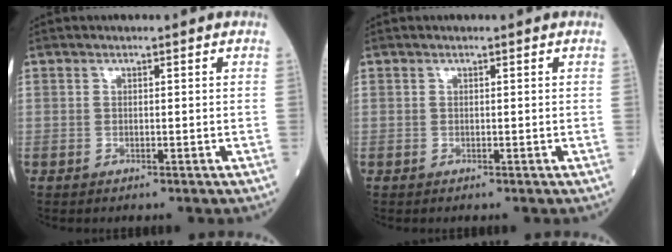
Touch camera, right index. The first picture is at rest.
{"total": 0.0}